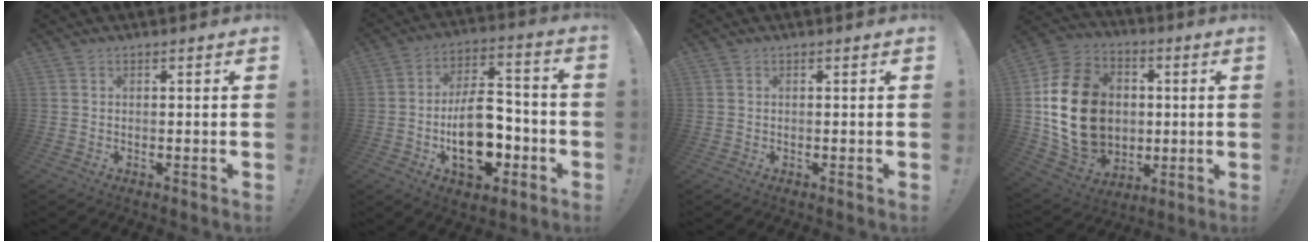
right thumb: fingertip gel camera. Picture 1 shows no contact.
{"total": 19.1, "force": [-5.5, 11.1, 14.5], "torque": [-0.220, 0.038, -0.081]}
{"total": 0.0}
{"total": 23.2, "force": [0.9, 18.6, 13.8], "torque": [-0.236, 0.012, 0.058]}